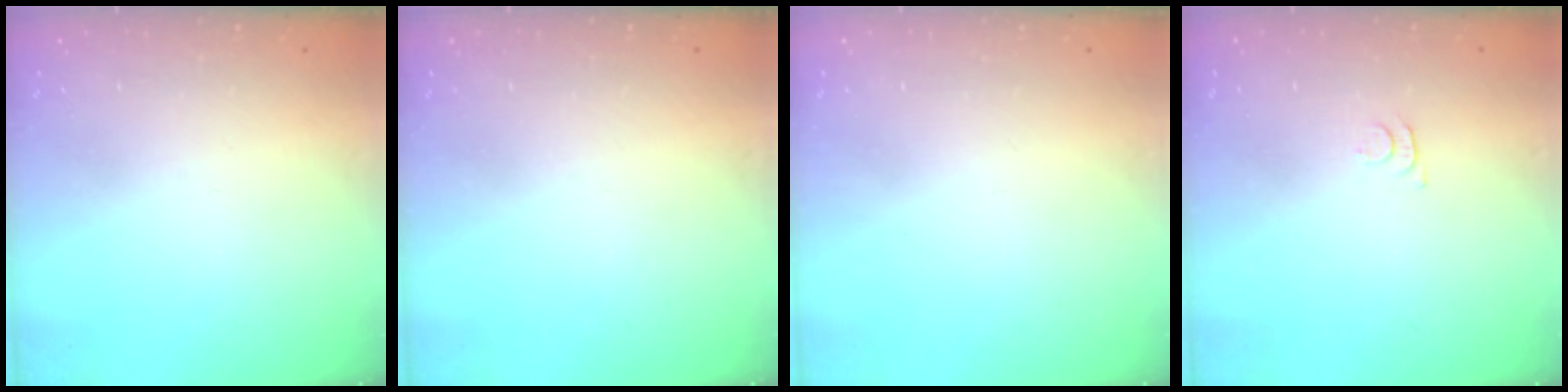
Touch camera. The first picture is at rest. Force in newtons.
{"total": 0.0}
{"total": 1.7, "press": 1.6, "slide": 0.1}
{"total": 3.4, "press": 3.4, "slide": 0.5}